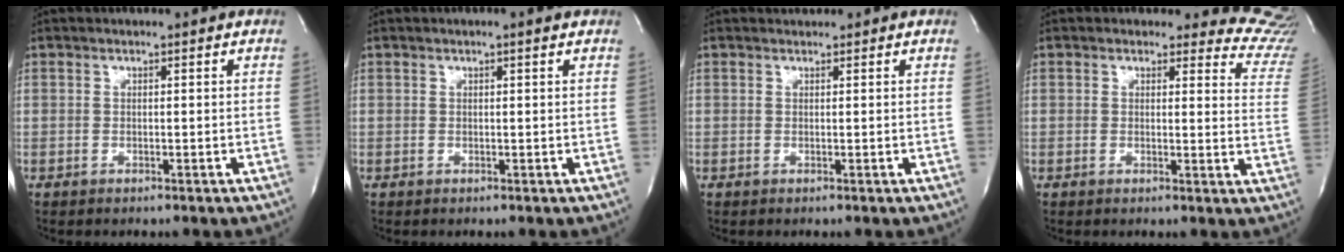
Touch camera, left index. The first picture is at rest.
{"total": 1.0, "force": [0.7, -0.1, 0.8], "torque": [-0.015, 0.004, 0.009]}
{"total": 0.6, "force": [0.6, 0.2, -0.1], "torque": [-0.010, 0.004, 0.010]}
{"total": 11.1, "force": [10.8, 2.7, -0.2], "torque": [0.056, -0.095, 0.061]}